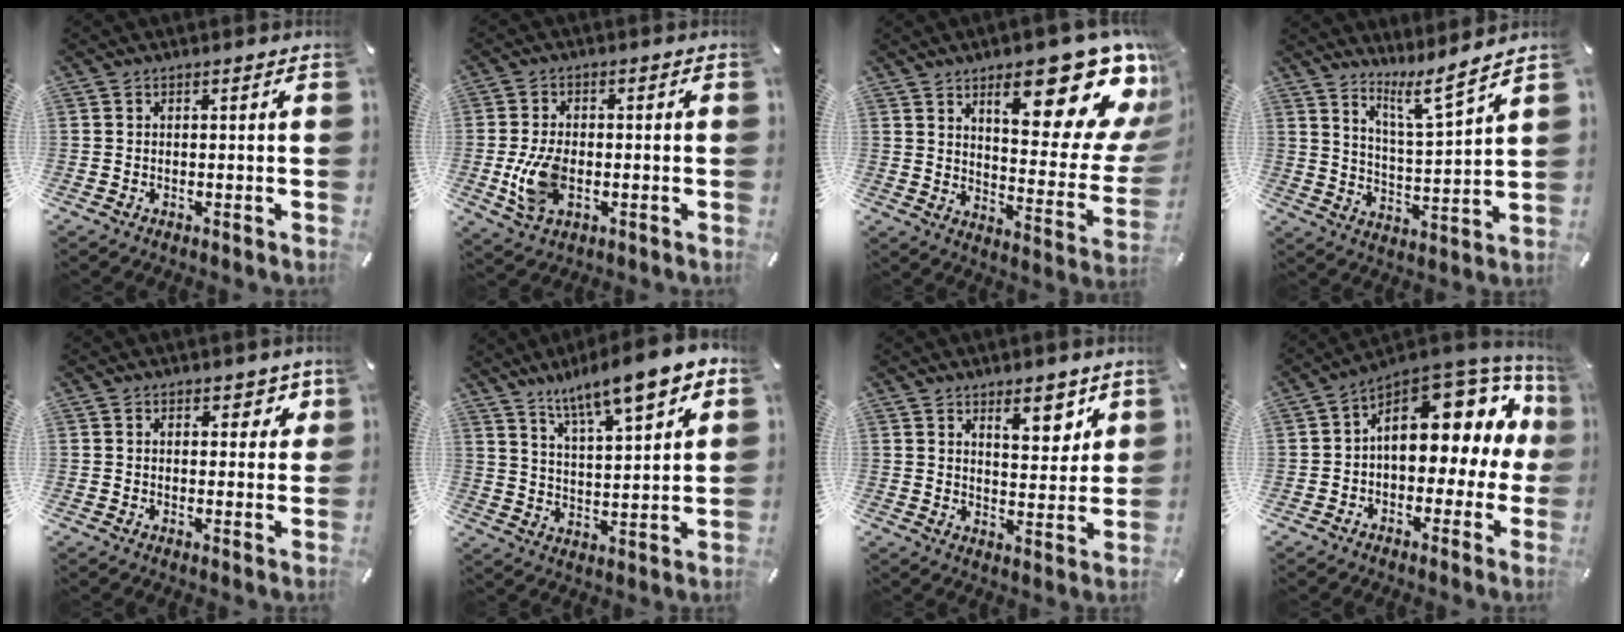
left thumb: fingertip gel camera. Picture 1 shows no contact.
{"total": 9.2, "force": [-1.7, 5.7, 7.0], "torque": [-0.144, -0.002, -0.030]}
{"total": 24.6, "force": [14.4, 9.2, 17.7], "torque": [-0.221, -0.109, 0.233]}
{"total": 8.7, "force": [7.4, 0.7, 4.5], "torque": [-0.071, -0.060, 0.124]}
{"total": 3.7, "force": [2.2, 2.4, 1.8], "torque": [-0.002, -0.011, 0.030]}
{"total": 12.8, "force": [10.2, 3.0, 7.2], "torque": [-0.128, -0.057, 0.173]}
{"total": 7.8, "force": [5.8, 3.5, 4.0], "torque": [-0.033, -0.039, 0.093]}
{"total": 15.9, "force": [5.7, 9.7, 11.3], "torque": [-0.141, -0.047, 0.095]}